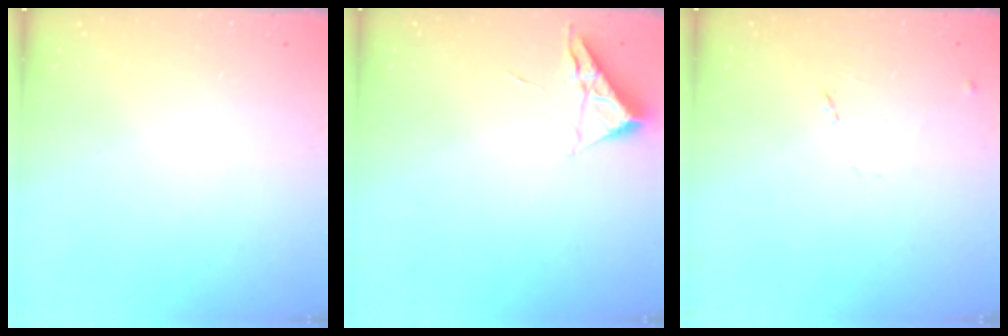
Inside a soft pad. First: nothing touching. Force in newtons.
{"total": 3.8, "press": 3.8, "slide": 0.5}
{"total": 7.6, "press": 7.6, "slide": 0.9}